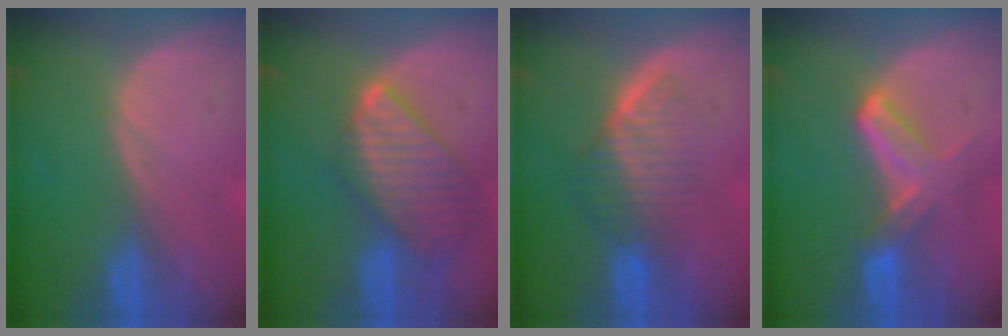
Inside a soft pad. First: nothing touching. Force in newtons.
{"total": 9.7, "press": 8.4, "slide": 4.9}
{"total": 6.4, "press": 5.9, "slide": 2.6}
{"total": 5.8, "press": 5.8, "slide": 0.3}